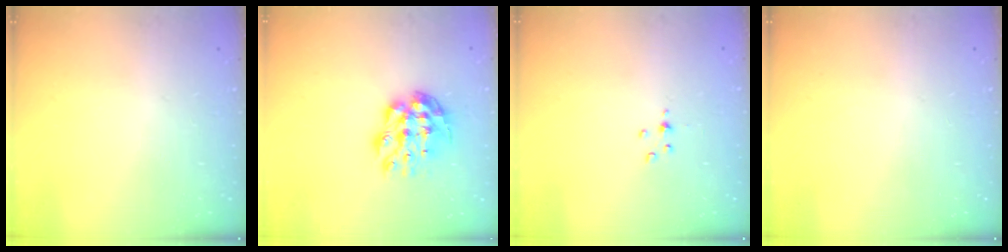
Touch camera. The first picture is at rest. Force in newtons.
{"total": 10.4, "press": 10.4, "slide": 1.1}
{"total": 3.0, "press": 3.0, "slide": 0.5}
{"total": 0.0}